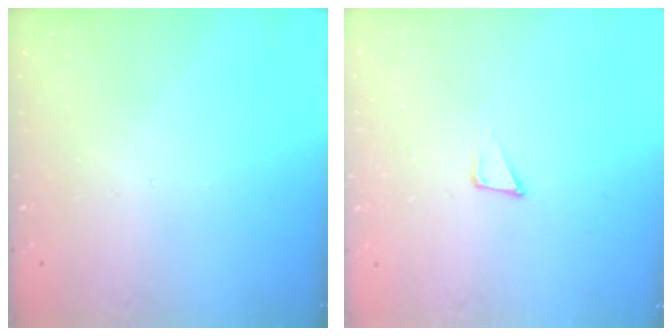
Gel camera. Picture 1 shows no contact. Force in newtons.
{"total": 4.6, "press": 4.5, "slide": 0.8}